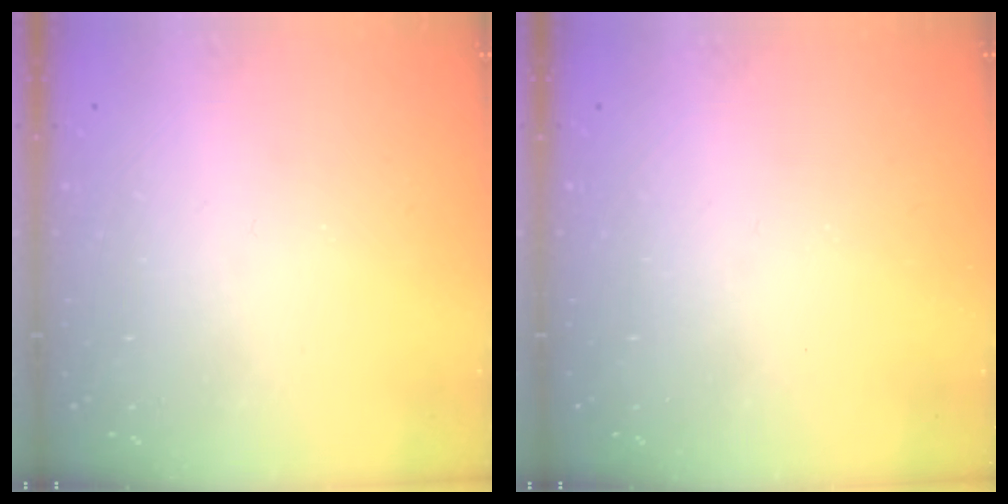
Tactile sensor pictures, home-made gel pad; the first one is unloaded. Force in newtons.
{"total": 0.0}